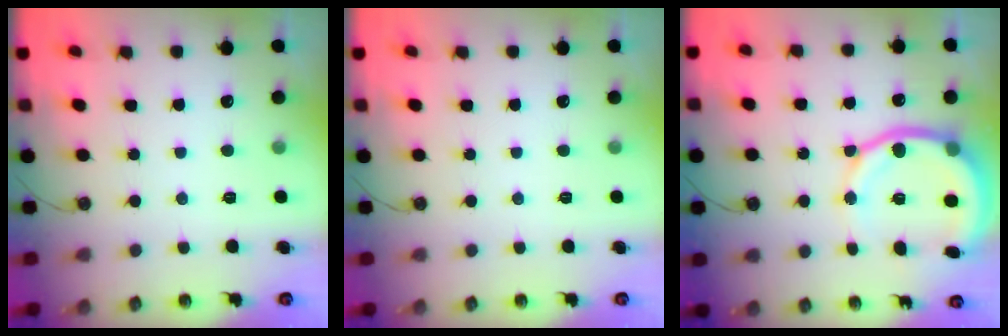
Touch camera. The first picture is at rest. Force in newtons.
{"total": 0.0}
{"total": 13.5, "press": 13.4, "slide": 1.7}